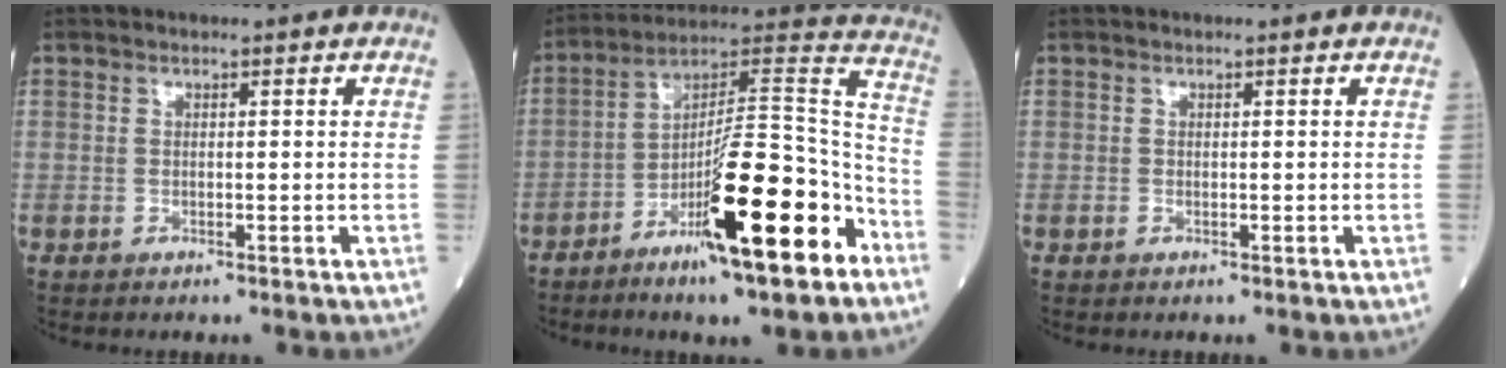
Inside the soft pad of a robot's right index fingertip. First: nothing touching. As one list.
[{"total": 20.0, "force": [-10.1, 2.7, 17.1], "torque": [-0.266, -0.005, -0.159]}, {"total": 0.0}]